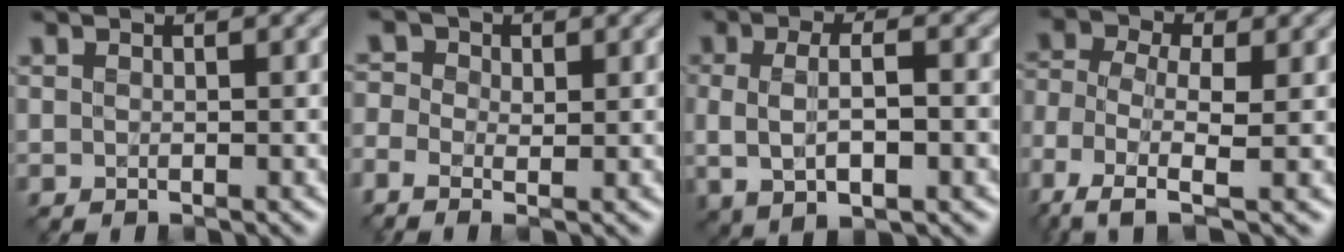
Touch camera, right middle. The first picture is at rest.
{"total": 3.1, "force": [-0.4, 2.2, 2.1], "torque": [-0.051, 0.003, -0.013]}
{"total": 4.9, "force": [-0.1, 1.8, 4.5], "torque": [-0.083, -0.003, -0.002]}
{"total": 6.5, "force": [-3.0, 3.0, 4.9], "torque": [-0.114, -0.003, -0.070]}